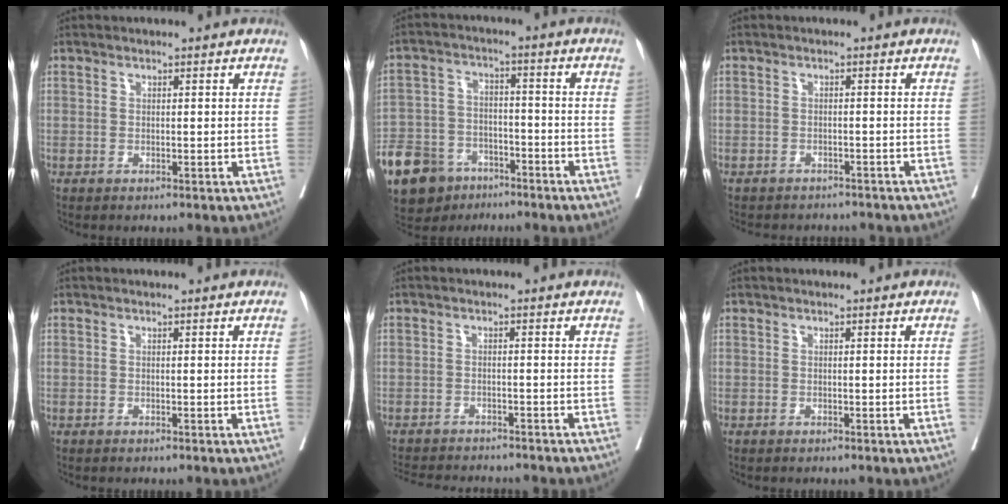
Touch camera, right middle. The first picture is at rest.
{"total": 18.1, "force": [-12.1, 11.1, 7.8], "torque": [-0.206, 0.001, -0.199]}
{"total": 6.4, "force": [-5.8, 2.4, 0.9], "torque": [-0.012, 0.001, -0.070]}
{"total": 0.7, "force": [-0.1, -0.3, 0.6], "torque": [-0.001, 0.001, -0.002]}
{"total": 9.5, "force": [-9.0, 1.5, 2.6], "torque": [-0.041, -0.001, -0.126]}
{"total": 0.8, "force": [-0.1, -0.4, 0.7], "torque": [-0.002, 0.001, -0.002]}